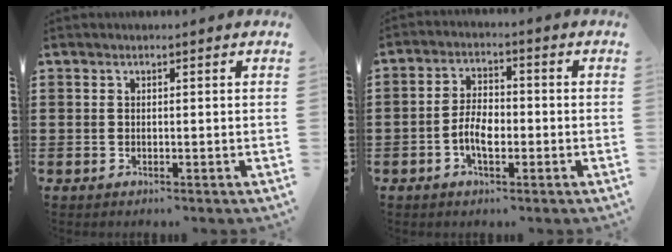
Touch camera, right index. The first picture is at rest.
{"total": 5.2, "force": [-1.6, 2.7, 4.2], "torque": [-0.094, 0.001, -0.034]}